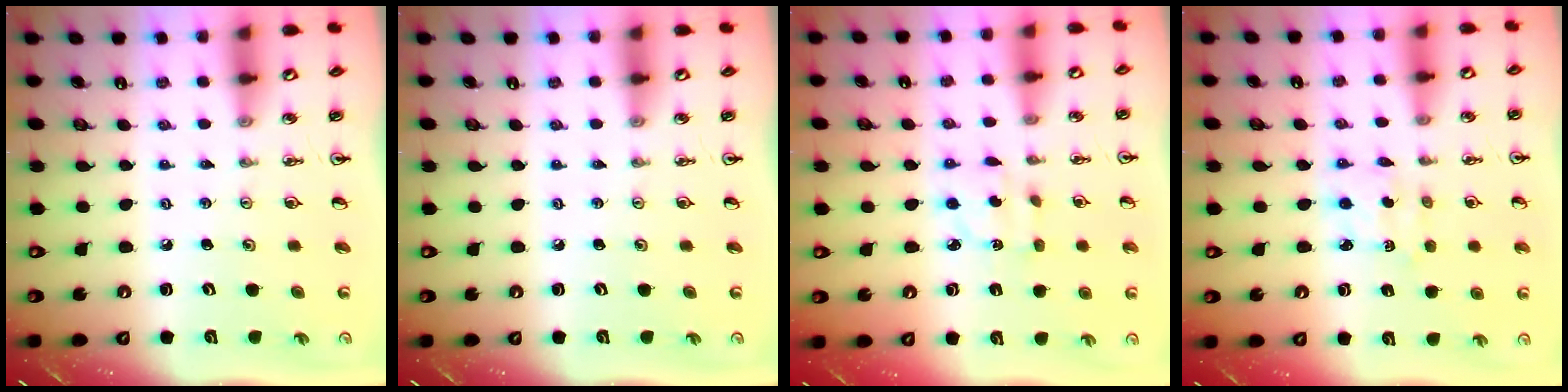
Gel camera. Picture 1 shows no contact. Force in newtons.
{"total": 0.0}
{"total": 2.7, "press": 2.7, "slide": 0.2}
{"total": 2.3, "press": 2.3, "slide": 0.6}